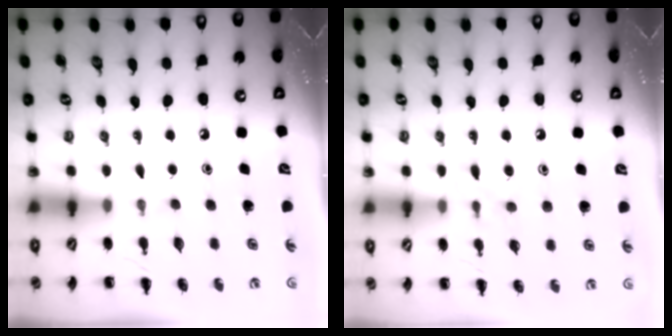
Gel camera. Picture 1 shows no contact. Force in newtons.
{"total": 6.5, "press": 6.3, "slide": 1.5}